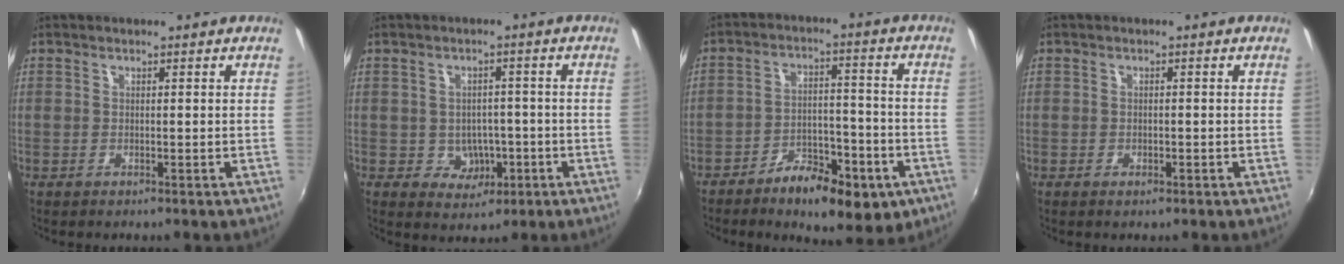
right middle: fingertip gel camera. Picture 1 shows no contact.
{"total": 5.0, "force": [-1.4, 4.5, 1.8], "torque": [-0.040, 0.011, -0.005]}
{"total": 13.2, "force": [-7.7, 5.7, 9.1], "torque": [-0.155, 0.001, -0.108]}
{"total": 1.1, "force": [-0.6, 0.8, 0.5], "torque": [-0.008, -0.002, -0.010]}